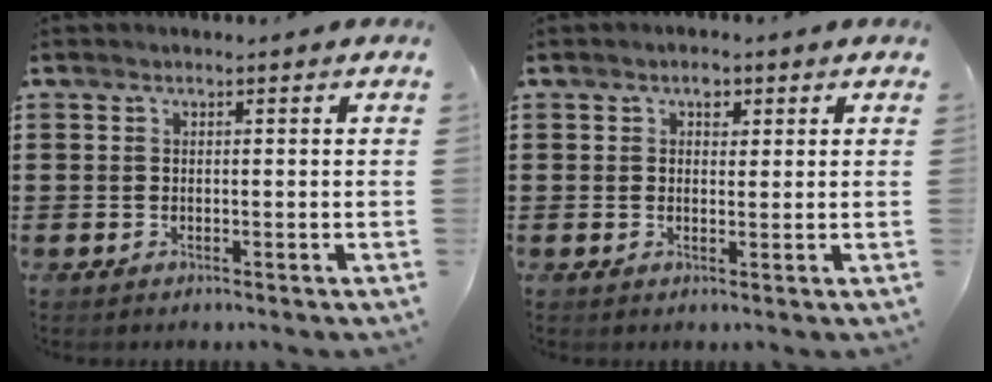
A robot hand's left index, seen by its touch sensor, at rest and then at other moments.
{"total": 2.3, "force": [1.4, 1.4, 1.1], "torque": [-0.008, 0.004, 0.021]}